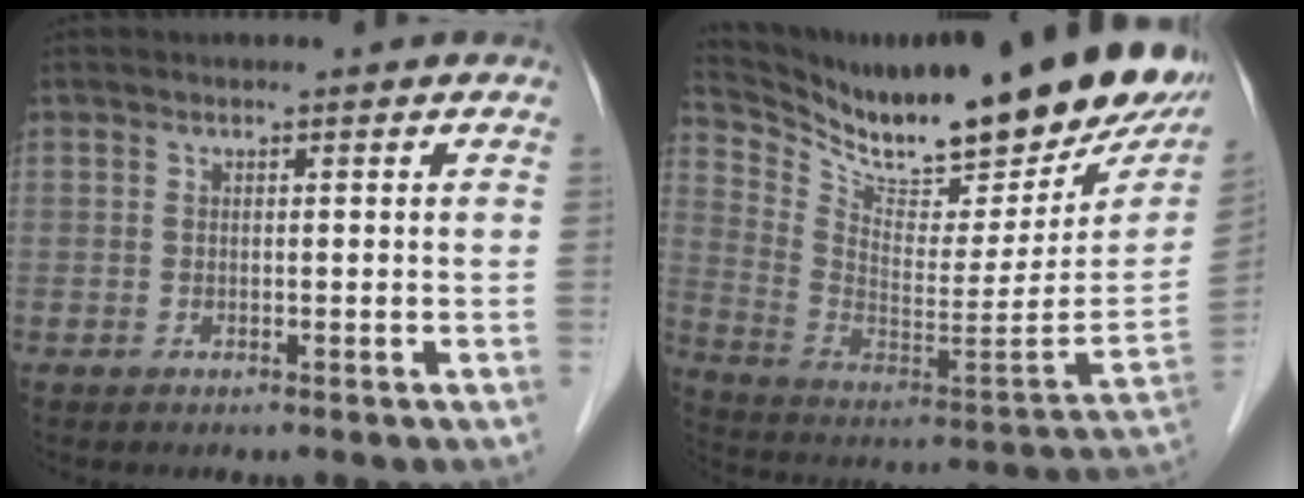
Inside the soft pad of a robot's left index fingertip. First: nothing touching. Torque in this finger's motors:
{"motor_torque": [-0.37, -0.82, 0.22, 0.05]}